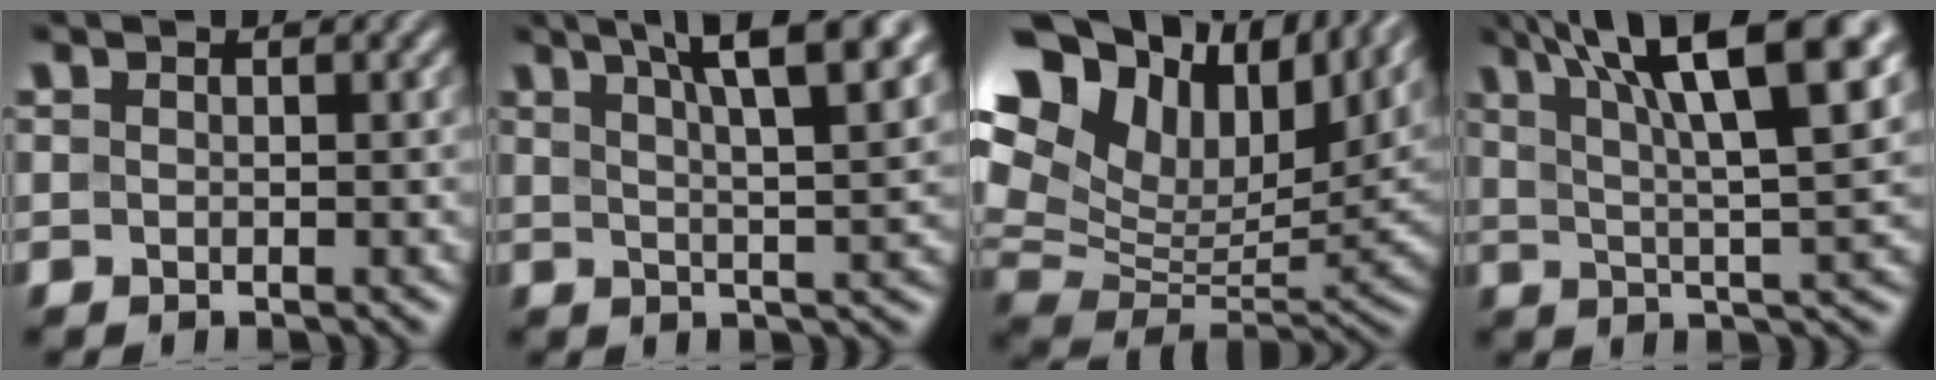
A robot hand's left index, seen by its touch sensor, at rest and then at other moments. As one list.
[{"total": 8.7, "force": [4.8, 2.1, 7.0], "torque": [-0.078, 0.026, 0.059]}, {"total": 22.5, "force": [10.4, 14.9, 13.3], "torque": [-0.290, 0.045, 0.191]}, {"total": 12.9, "force": [6.7, 2.9, 10.6], "torque": [-0.157, 0.022, 0.103]}]